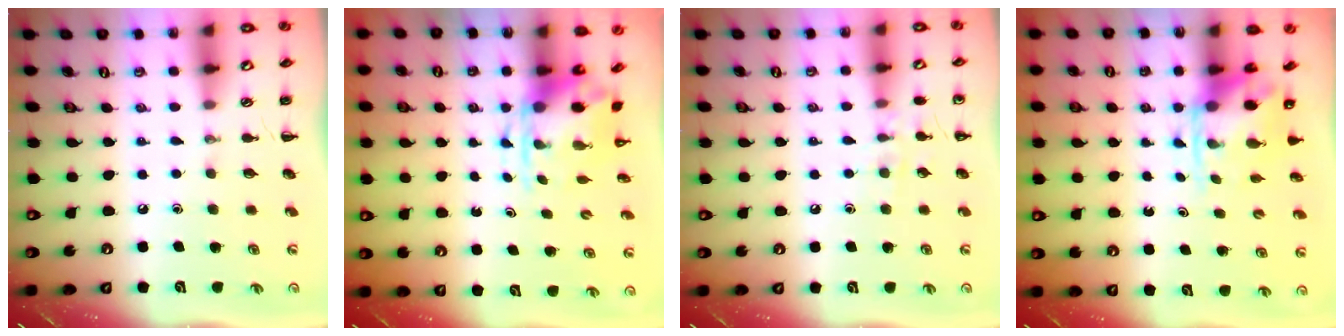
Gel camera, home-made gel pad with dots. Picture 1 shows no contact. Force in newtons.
{"total": 3.7, "press": 3.6, "slide": 0.9}
{"total": 6.7, "press": 6.5, "slide": 1.5}
{"total": 4.3, "press": 4.2, "slide": 0.9}